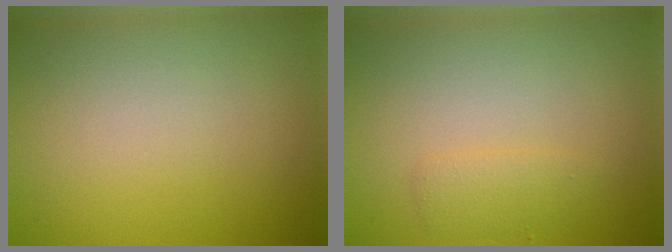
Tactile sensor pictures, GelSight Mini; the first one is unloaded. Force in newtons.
{"total": 1.4, "press": 1.4, "slide": 0.1}